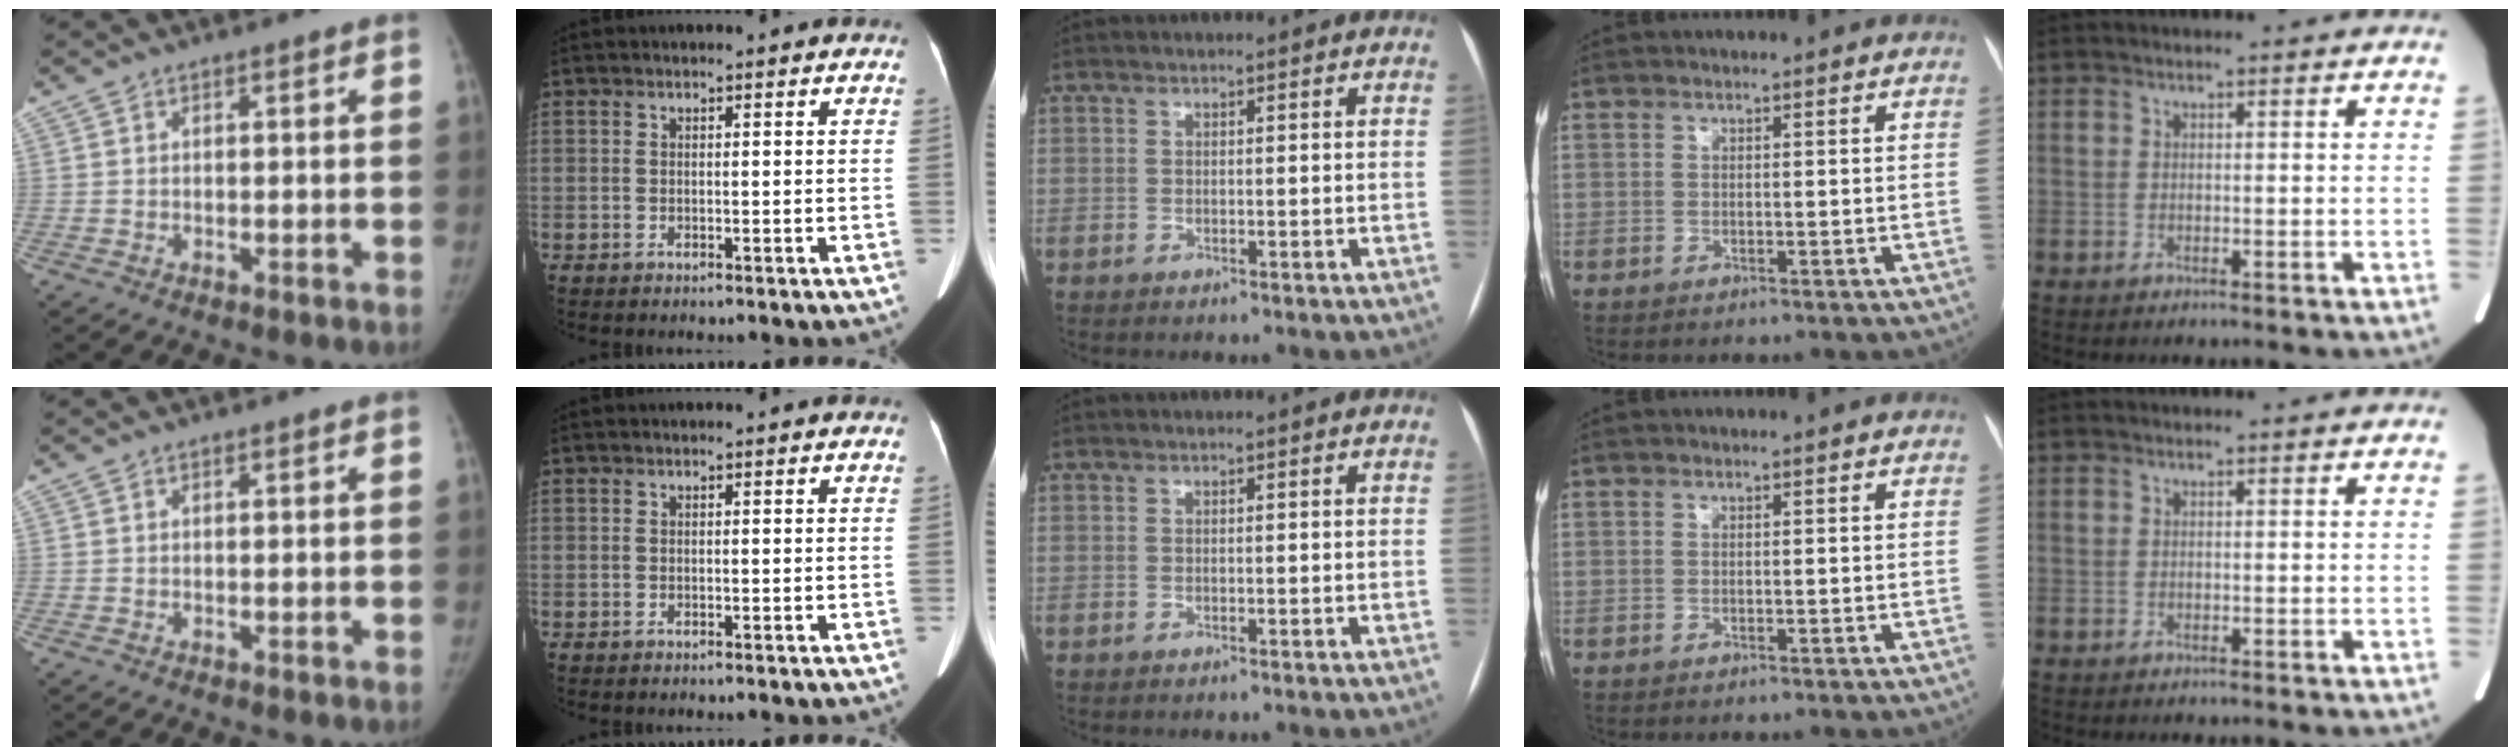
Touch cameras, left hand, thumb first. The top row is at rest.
{}